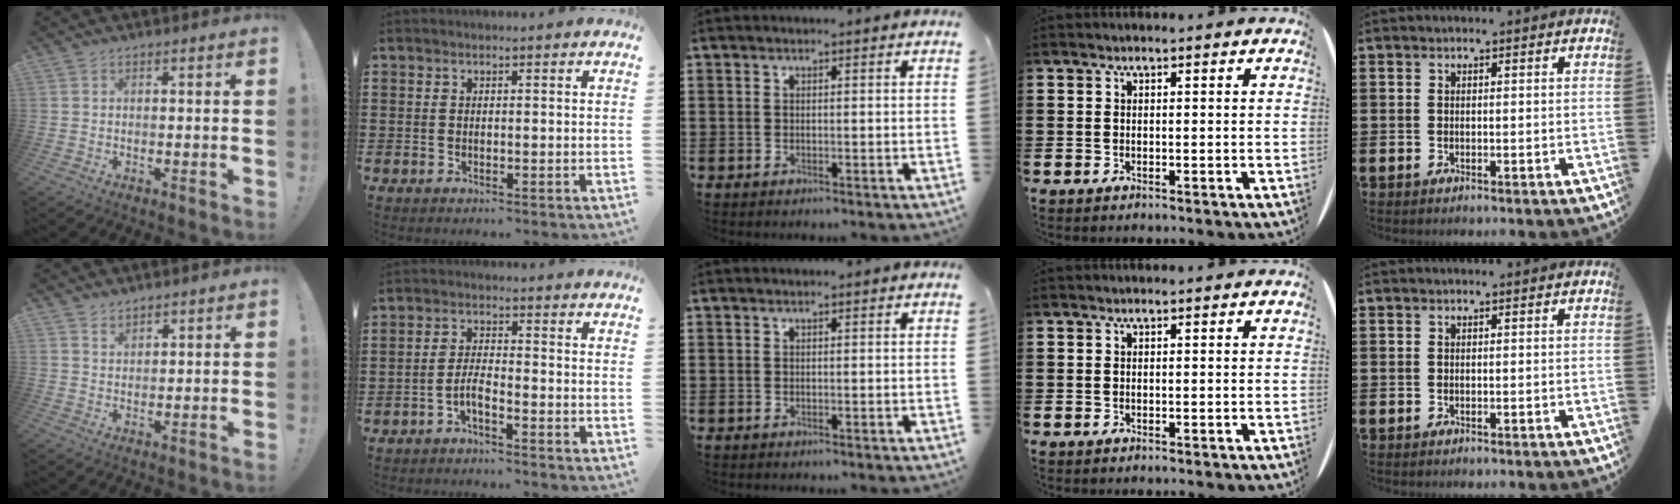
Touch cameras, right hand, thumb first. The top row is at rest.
{"thumb": {"total": 2.1, "force": [2.0, 0.6, 0.1], "torque": [0.004, -0.017, 0.038]}, "index": {"total": 3.1, "force": [-1.9, 0.7, 2.3], "torque": [-0.057, 0.001, -0.040]}}